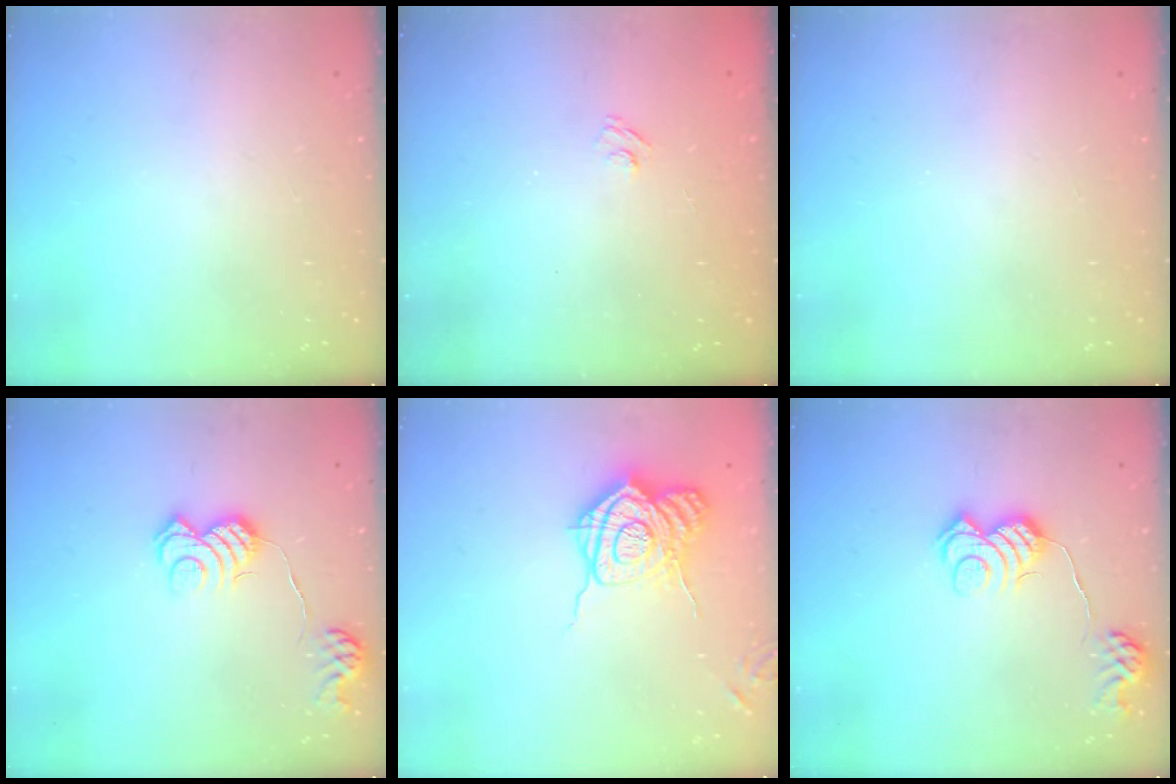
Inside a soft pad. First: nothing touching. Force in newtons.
{"total": 2.7, "press": 2.5, "slide": 0.9}
{"total": 0.0}
{"total": 11.1, "press": 11.0, "slide": 1.0}
{"total": 16.7, "press": 16.7, "slide": 0.6}
{"total": 13.0, "press": 13.0, "slide": 0.4}